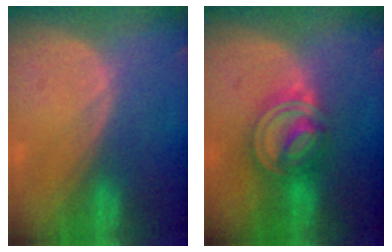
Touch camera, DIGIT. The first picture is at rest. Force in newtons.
{"total": 8.0, "press": 6.8, "slide": 4.2}